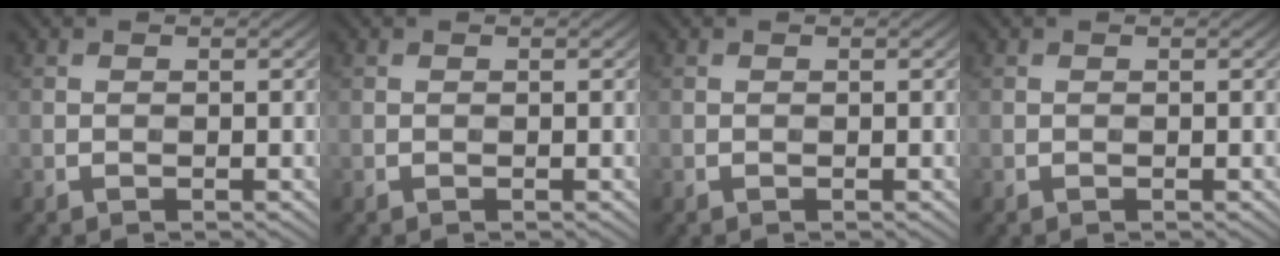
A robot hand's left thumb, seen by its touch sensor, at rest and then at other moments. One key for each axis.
{"total": 0.0}
{"total": 0.0}
{"total": 0.0}